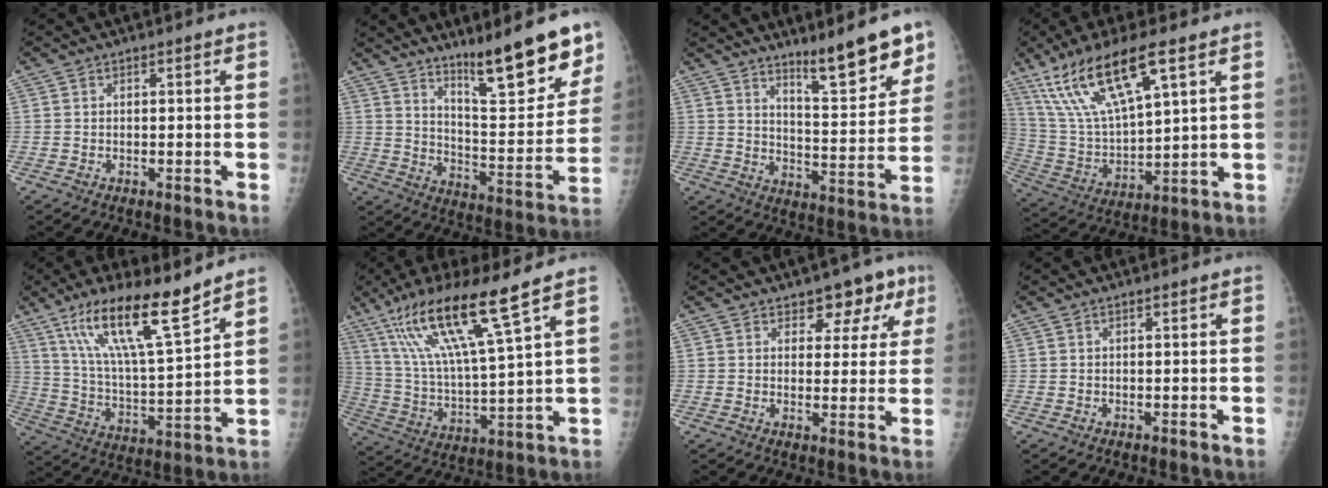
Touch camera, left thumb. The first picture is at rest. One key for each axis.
{"total": 17.6, "fx": 12.3, "fy": 3.7, "fz": 12.1, "tx": -0.133, "ty": -0.087, "tz": 0.198}
{"total": 13.1, "fx": 9.3, "fy": 2.7, "fz": 8.8, "tx": -0.099, "ty": -0.071, "tz": 0.148}
{"total": 17.8, "fx": 10.1, "fy": 4.8, "fz": 13.9, "tx": -0.273, "ty": -0.029, "tz": 0.208}
{"total": 17.6, "fx": 11.9, "fy": 3.0, "fz": 12.6, "tx": -0.211, "ty": -0.062, "tz": 0.222}
{"total": 17.3, "fx": 10.6, "fy": 0.9, "fz": 13.6, "tx": -0.258, "ty": -0.041, "tz": 0.204}
{"total": 6.9, "fx": 4.0, "fy": 4.3, "fz": 3.6, "tx": 0.002, "ty": -0.014, "tz": 0.049}
{"total": 0.0}